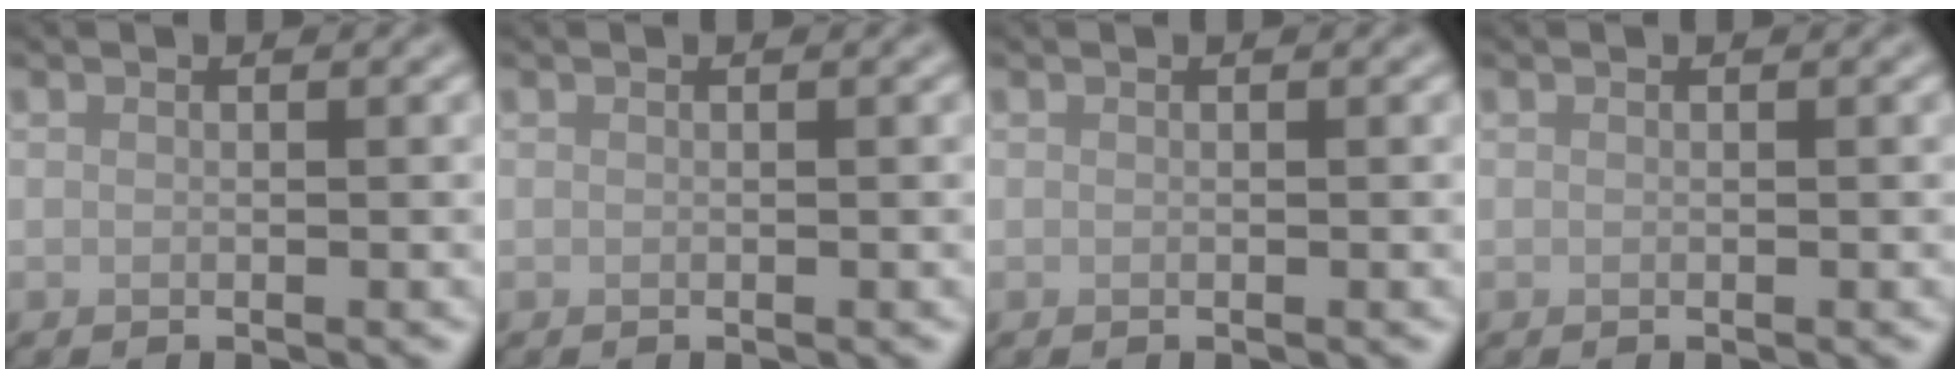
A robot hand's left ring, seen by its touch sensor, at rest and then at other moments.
{"total": 0.0}
{"total": 0.0}
{"total": 0.0}